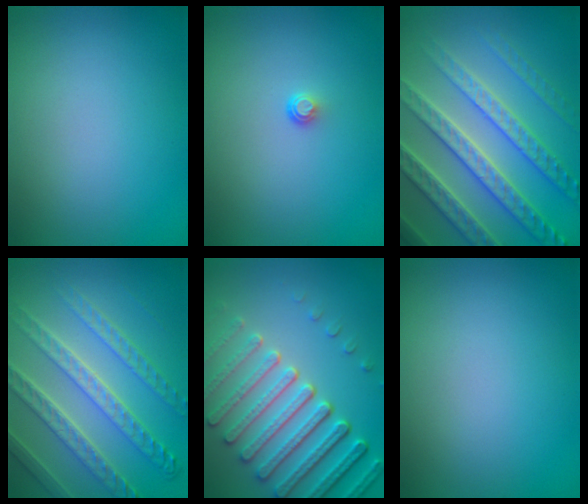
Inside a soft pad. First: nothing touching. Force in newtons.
{"total": 0.7, "press": 0.4, "slide": 0.6}
{"total": 7.0, "press": 6.8, "slide": 1.7}
{"total": 5.1, "press": 4.9, "slide": 1.7}
{"total": 7.6, "press": 5.7, "slide": 5.0}
{"total": 0.0}